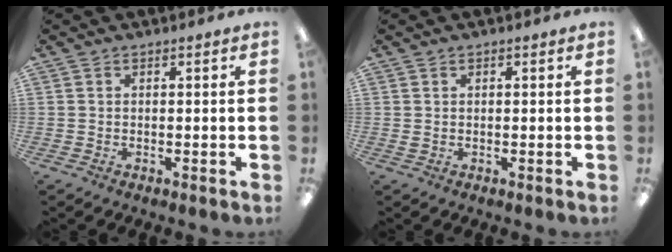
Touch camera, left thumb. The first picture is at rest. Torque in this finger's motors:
{"motor_torque": [-0.05, 0.03, 0.22, -0.22, 0.00]}